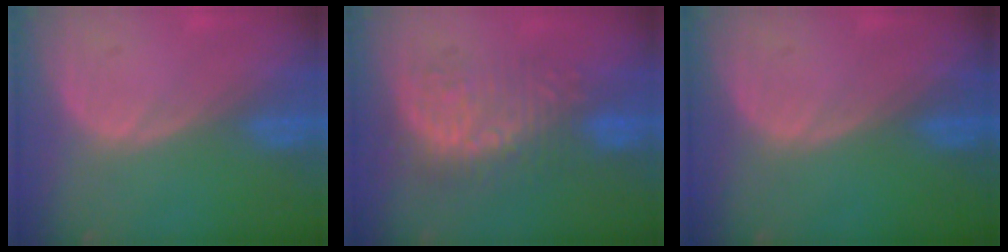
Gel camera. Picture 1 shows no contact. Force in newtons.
{"total": 8.9, "press": 8.7, "slide": 2.0}
{"total": 0.0}